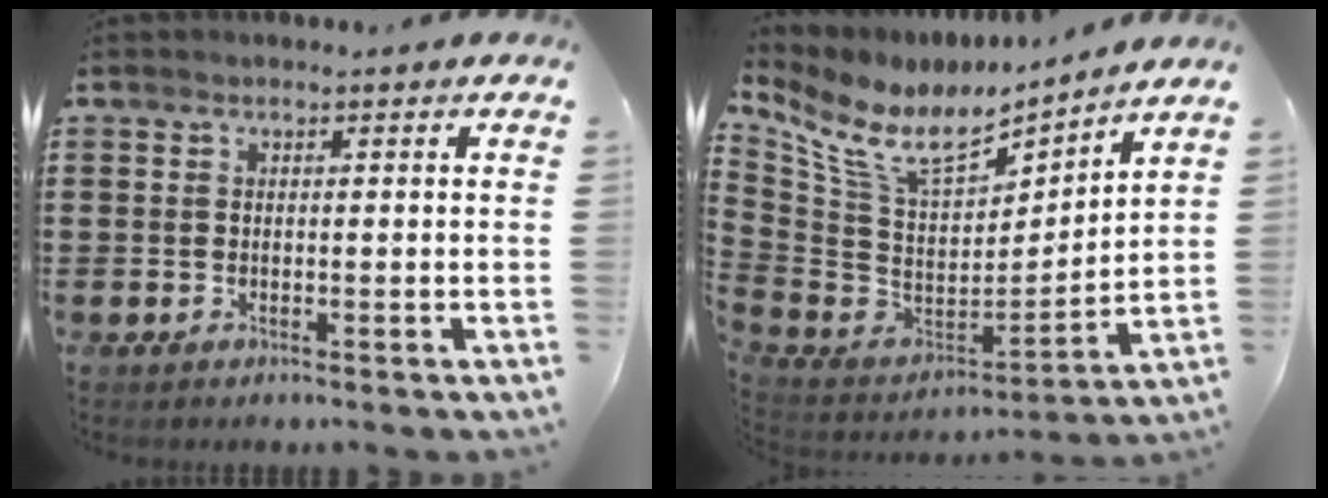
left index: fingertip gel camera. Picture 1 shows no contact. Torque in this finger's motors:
{"motor_torque": [2.14, 0.00, 0.42, 0.10]}